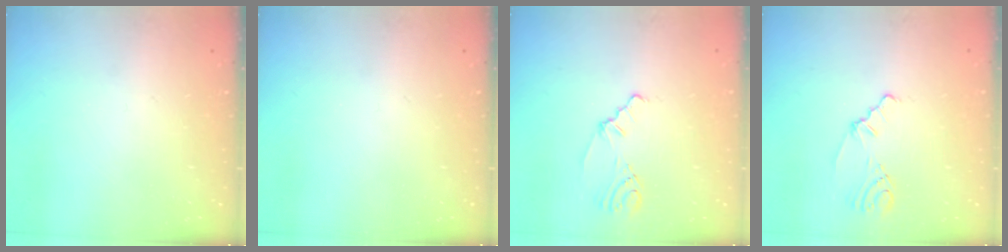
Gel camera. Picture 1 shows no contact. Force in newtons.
{"total": 0.0}
{"total": 1.8, "press": 1.7, "slide": 0.5}
{"total": 1.8, "press": 1.7, "slide": 0.5}